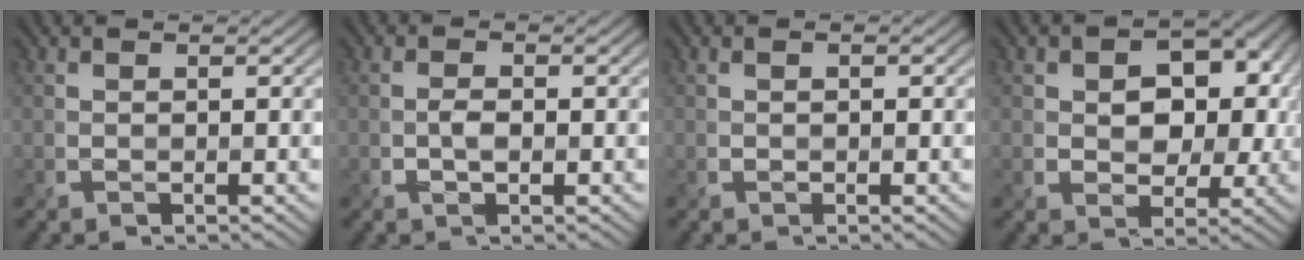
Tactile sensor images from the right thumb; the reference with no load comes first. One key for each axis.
{"total": 1.5, "fx": -0.5, "fy": 0.7, "fz": 1.3, "tx": -0.026, "ty": 0.000, "tz": -0.010}
{"total": 0.7, "fx": 0.1, "fy": 0.3, "fz": 0.6, "tx": -0.007, "ty": 0.000, "tz": 0.004}
{"total": 9.4, "fx": 1.2, "fy": 6.8, "fz": 6.4, "tx": -0.081, "ty": -0.006, "tz": 0.016}